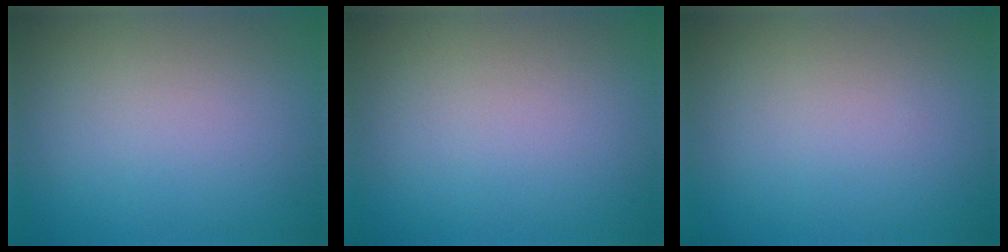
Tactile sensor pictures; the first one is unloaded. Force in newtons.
{"total": 0.0}
{"total": 0.0}